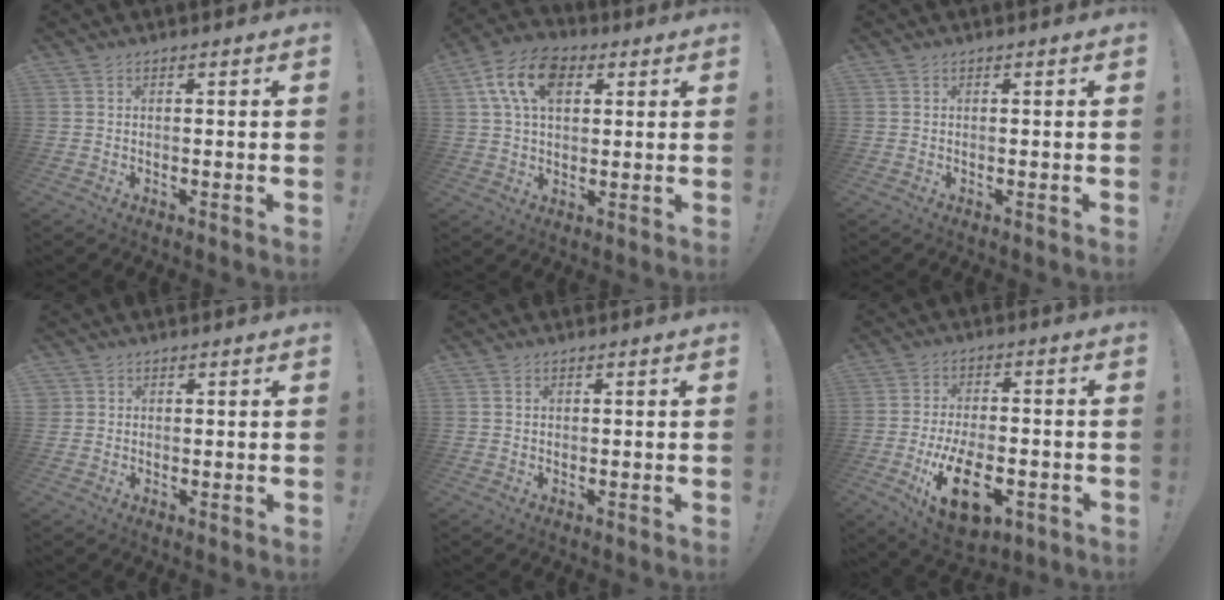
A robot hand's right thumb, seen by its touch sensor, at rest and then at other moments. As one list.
[{"total": 13.7, "force": [4.9, 9.0, 9.0], "torque": [-0.158, 0.002, 0.094]}, {"total": 0.0}, {"total": 1.4, "force": [0.6, 1.2, 0.2], "torque": [-0.001, -0.002, 0.012]}, {"total": 0.6, "force": [0.4, 0.4, 0.3], "torque": [-0.010, 0.003, 0.008]}, {"total": 15.7, "force": [-6.3, 8.4, 11.6], "torque": [-0.193, 0.025, -0.103]}]